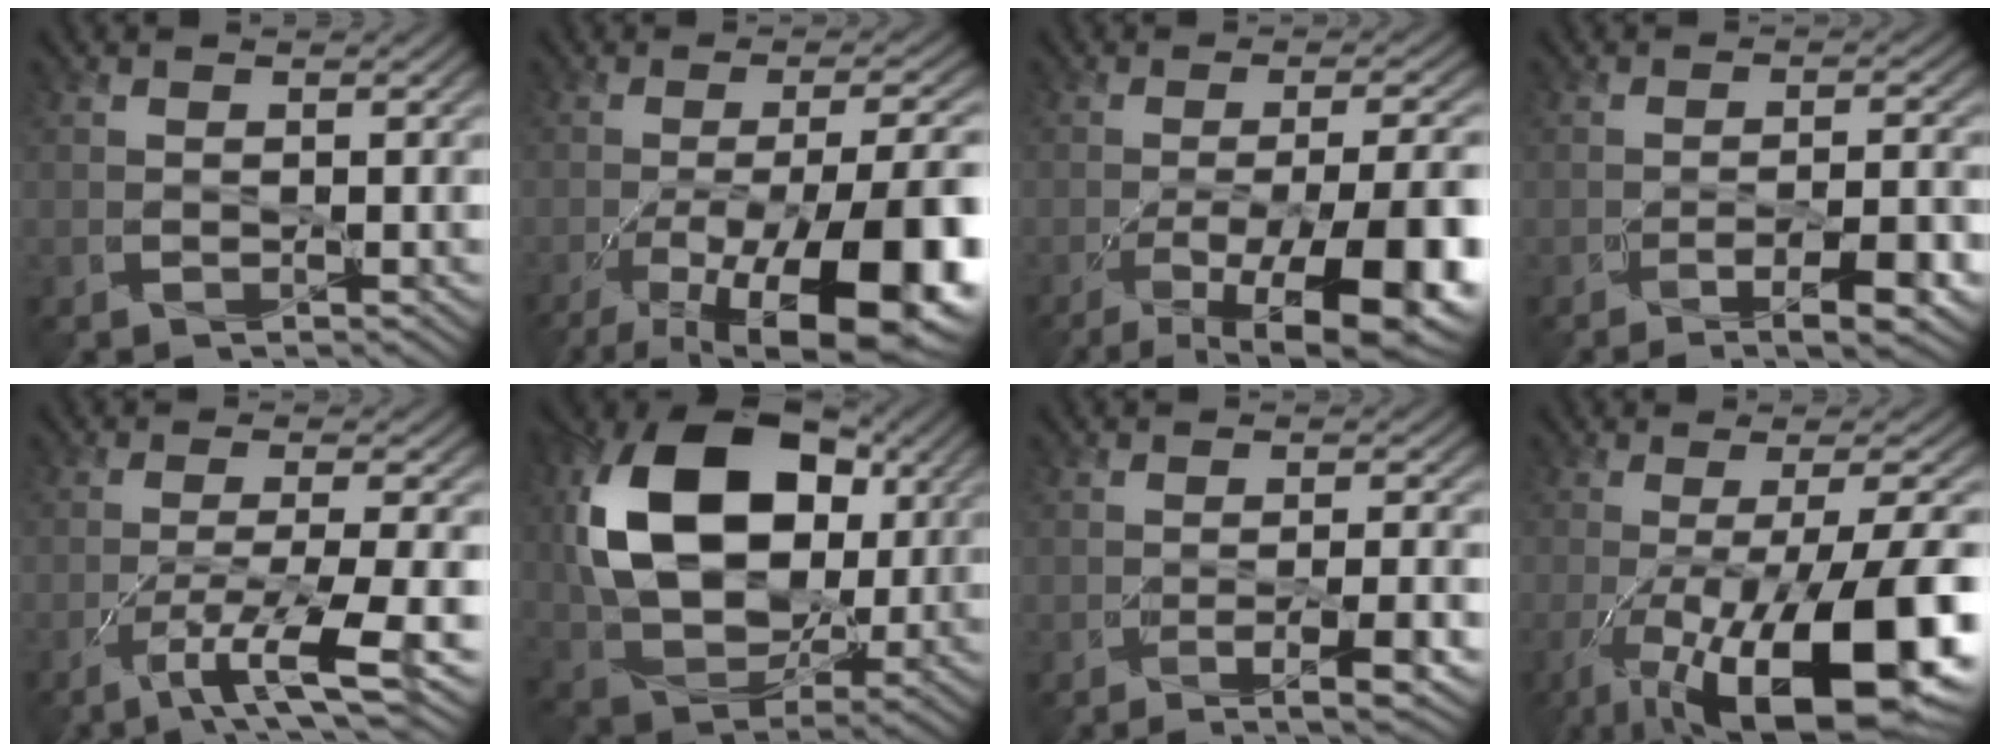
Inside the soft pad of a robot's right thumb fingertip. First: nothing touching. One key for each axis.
{"total": 17.9, "fx": -8.4, "fy": 5.9, "fz": 14.6, "tx": -0.210, "ty": -0.010, "tz": -0.120}
{"total": 16.1, "fx": -7.5, "fy": 5.3, "fz": 13.2, "tx": -0.188, "ty": -0.013, "tz": -0.103}
{"total": 7.2, "fx": -3.7, "fy": 1.9, "fz": 5.9, "tx": -0.093, "ty": -0.010, "tz": -0.048}
{"total": 8.0, "fx": -3.6, "fy": 1.3, "fz": 7.0, "tx": -0.123, "ty": 0.000, "tz": -0.063}
{"total": 17.5, "fx": 3.6, "fy": 12.0, "fz": 12.2, "tx": -0.261, "ty": 0.014, "tz": 0.067}
{"total": 5.4, "fx": -2.6, "fy": 1.2, "fz": 4.6, "tx": -0.073, "ty": -0.003, "tz": -0.034}
{"total": 18.6, "fx": -7.3, "fy": 5.9, "fz": 16.0, "tx": -0.245, "ty": -0.020, "tz": -0.107}